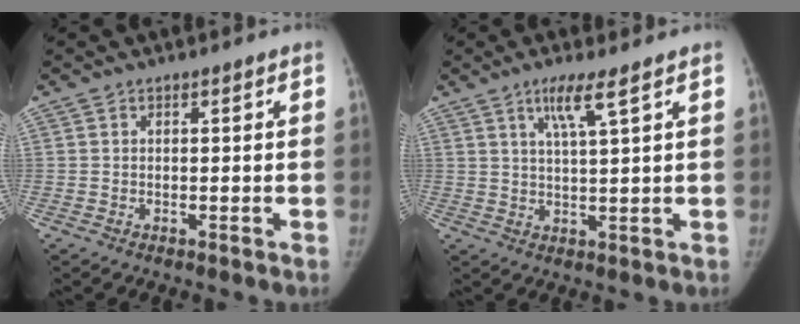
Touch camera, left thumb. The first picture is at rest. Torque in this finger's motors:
{"motor_torque": [0.59, 0.10, 0.70, -0.92, 0.08]}